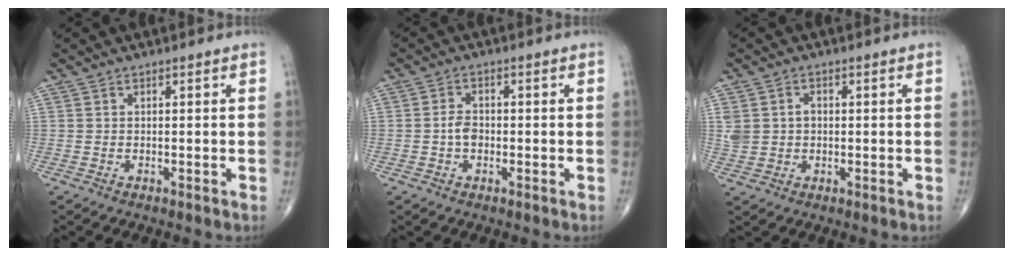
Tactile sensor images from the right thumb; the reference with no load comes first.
{"total": 2.9, "force": [-0.6, 2.0, 2.0], "torque": [-0.032, 0.010, -0.015]}
{"total": 5.6, "force": [0.6, 4.7, 3.0], "torque": [-0.059, 0.007, 0.019]}